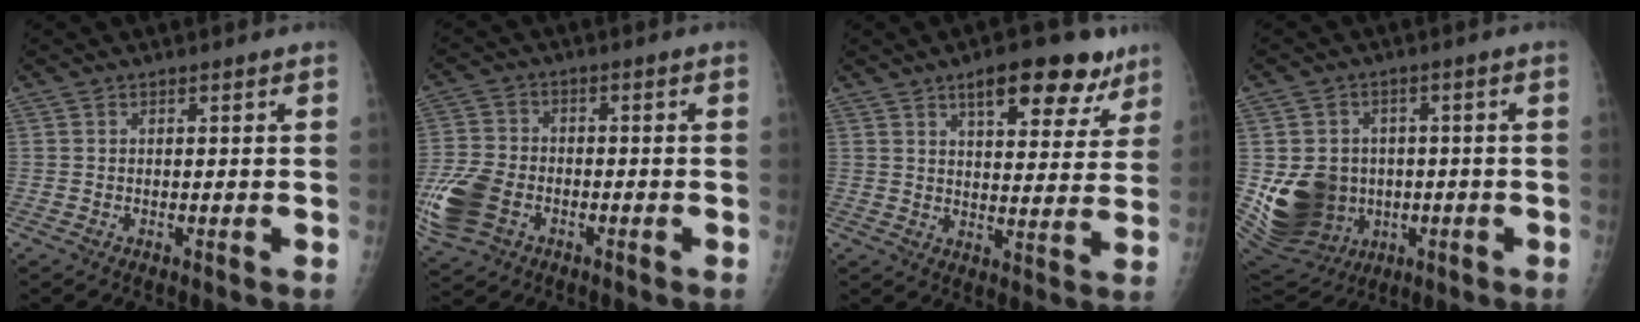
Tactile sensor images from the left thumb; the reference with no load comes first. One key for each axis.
{"total": 11.1, "fx": -4.1, "fy": 7.7, "fz": 6.9, "tx": -0.156, "ty": 0.007, "tz": -0.078}
{"total": 14.2, "fx": 8.7, "fy": 5.8, "fz": 9.5, "tx": -0.083, "ty": -0.033, "tz": 0.121}
{"total": 16.1, "fx": -1.7, "fy": 13.8, "fz": 8.0, "tx": -0.143, "ty": 0.003, "tz": -0.001}